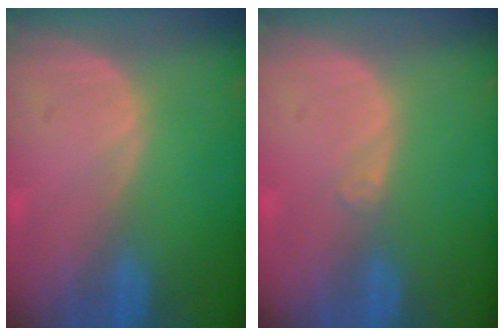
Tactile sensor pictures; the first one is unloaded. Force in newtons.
{"total": 0.9, "press": 0.7, "slide": 0.6}